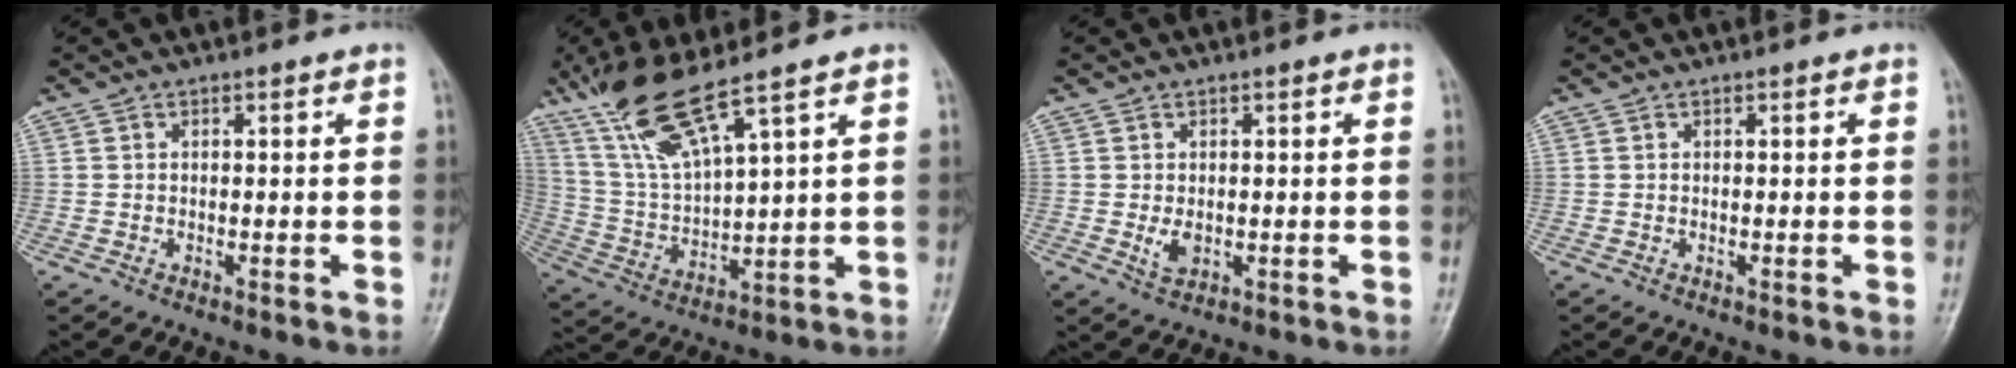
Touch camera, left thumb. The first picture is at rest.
{"total": 12.6, "force": [8.9, 1.5, 8.7], "torque": [-0.177, -0.044, 0.192]}
{"total": 2.6, "force": [-0.1, 1.8, 1.9], "torque": [-0.026, -0.008, 0.003]}
{"total": 0.0}